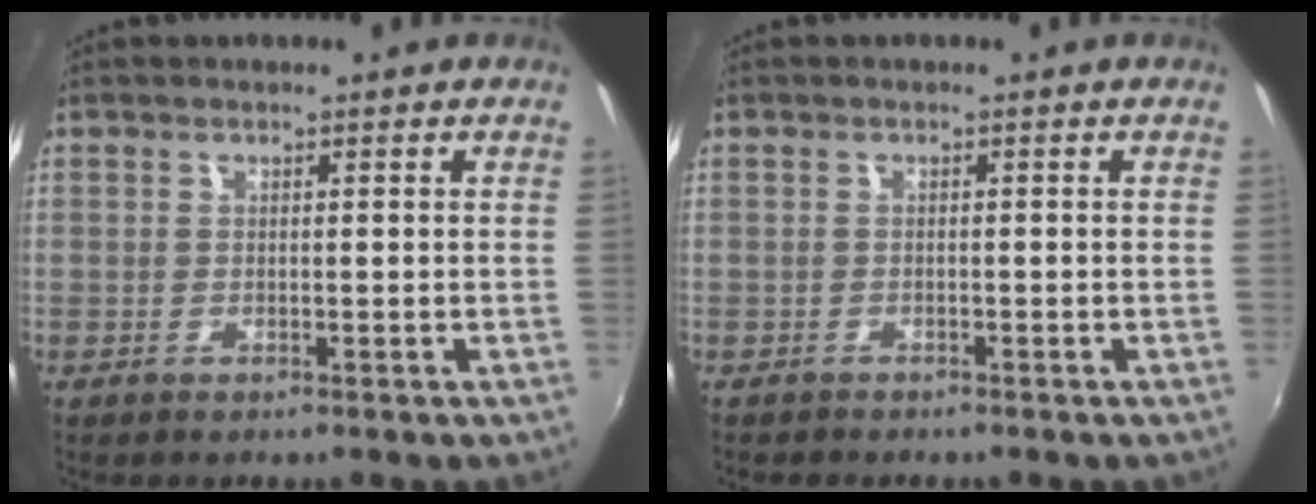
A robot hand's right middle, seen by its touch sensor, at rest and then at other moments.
{"total": 1.2, "force": [-1.1, 0.5, 0.1], "torque": [-0.008, -0.003, -0.018]}